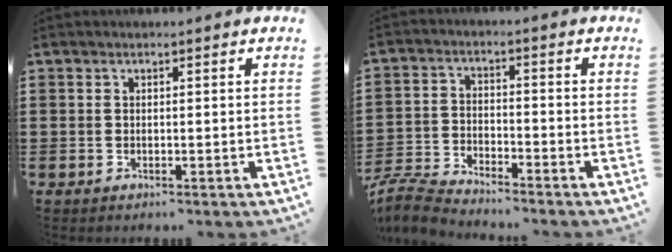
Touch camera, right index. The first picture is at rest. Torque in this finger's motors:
{"motor_torque": [-2.14, 0.00, -1.05, -0.21]}